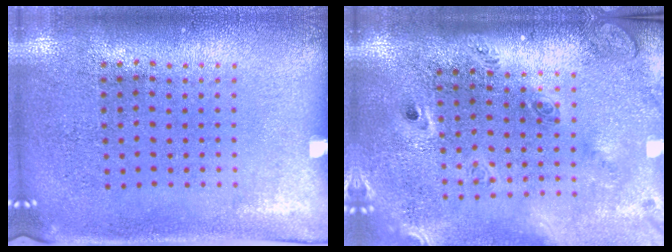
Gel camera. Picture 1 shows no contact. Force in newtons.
{"total": 2.7, "press": 2.0, "slide": 1.8}